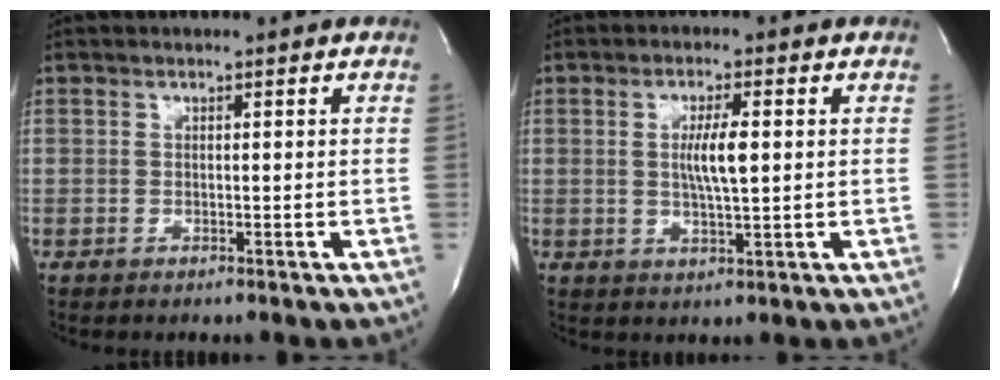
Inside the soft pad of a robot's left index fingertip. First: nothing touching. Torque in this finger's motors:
{"motor_torque": [0.42, 0.03, 0.14, 0.05]}